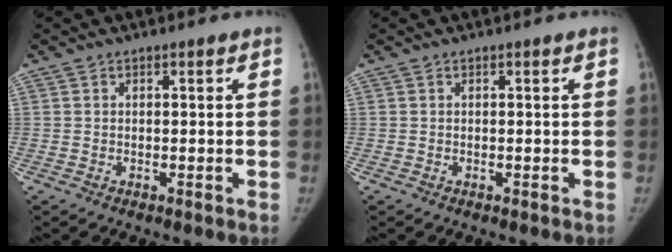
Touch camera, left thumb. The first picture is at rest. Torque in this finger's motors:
{"motor_torque": [0.00, 0.00, 0.01, 0.00, 0.00]}